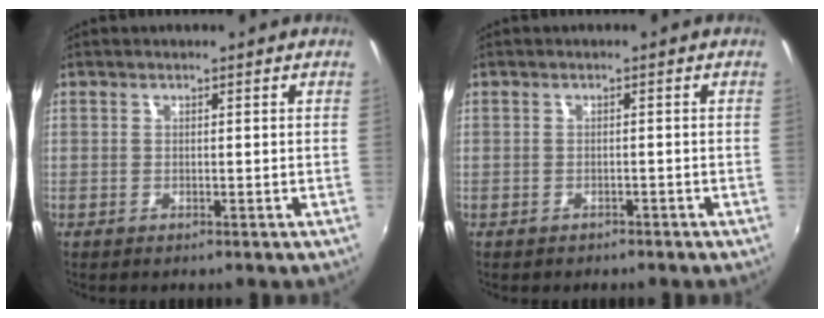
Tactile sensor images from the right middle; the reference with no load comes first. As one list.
[{"total": 1.7, "force": [-1.4, 0.9, 0.4], "torque": [-0.011, -0.003, -0.017]}]